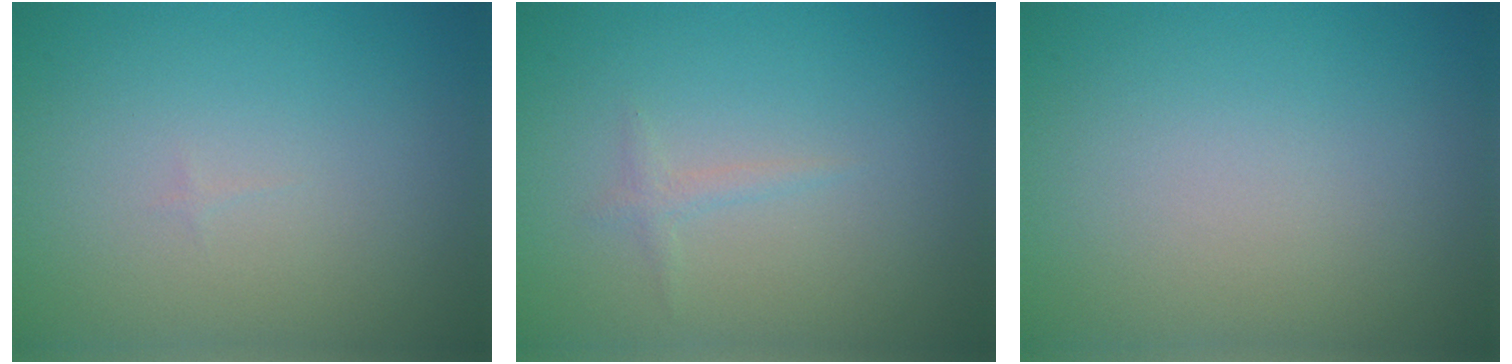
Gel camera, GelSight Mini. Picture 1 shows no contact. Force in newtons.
{"total": 0.8, "press": 0.8, "slide": 0.0}
{"total": 0.0}